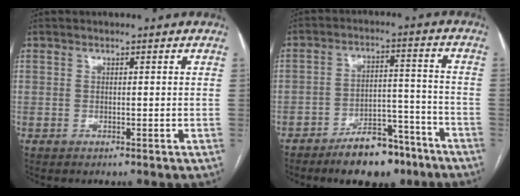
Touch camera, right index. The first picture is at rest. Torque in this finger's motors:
{"motor_torque": [-0.21, -0.25, 0.18, -0.01]}